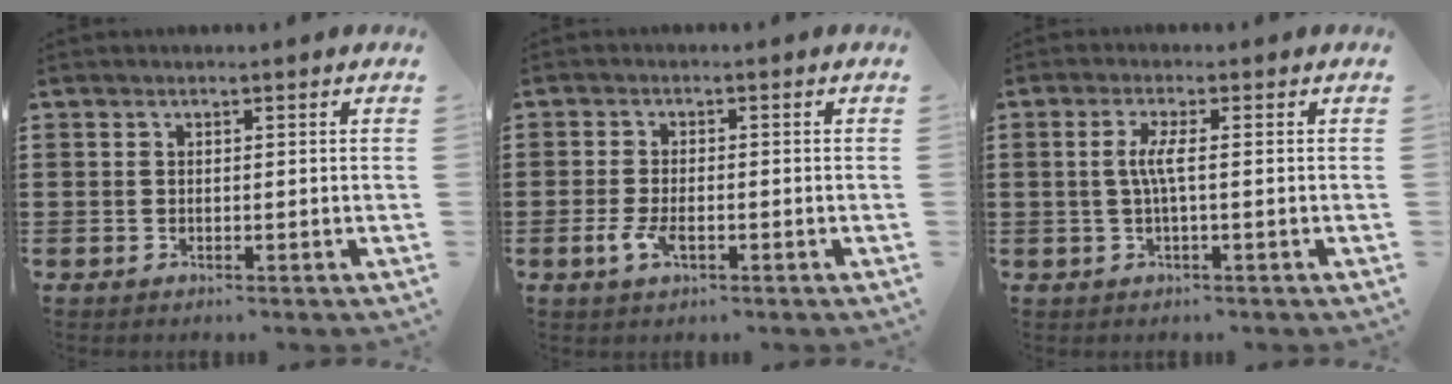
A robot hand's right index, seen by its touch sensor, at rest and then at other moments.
{"total": 3.2, "force": [-1.2, 1.4, 2.6], "torque": [-0.068, -0.006, -0.027]}
{"total": 3.4, "force": [-0.2, 0.2, 3.4], "torque": [-0.078, -0.008, -0.011]}